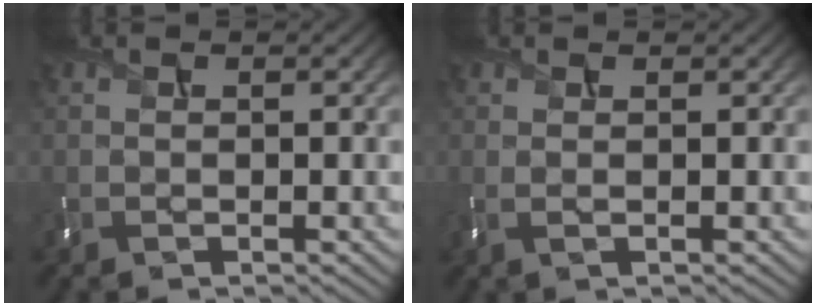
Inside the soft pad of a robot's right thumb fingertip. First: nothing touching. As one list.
[{"total": 1.0, "force": [0.4, 0.0, 1.0], "torque": [-0.023, 0.006, 0.006]}]